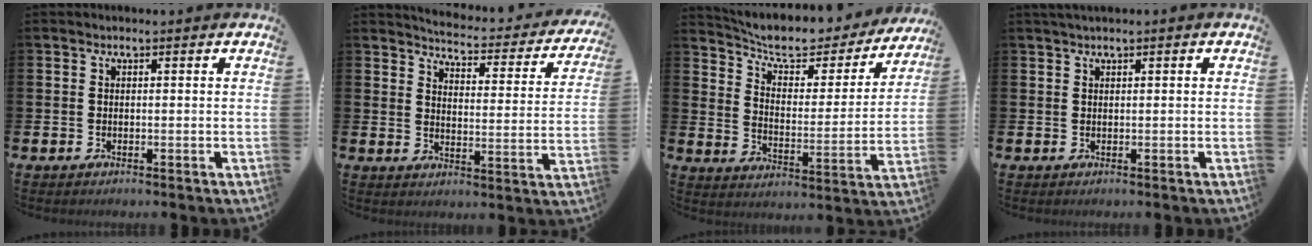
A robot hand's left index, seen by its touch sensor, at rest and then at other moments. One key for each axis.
{"total": 4.5, "fx": 4.4, "fy": 0.6, "fz": 0.9, "tx": -0.037, "ty": -0.041, "tz": 0.069}
{"total": 8.7, "fx": 7.8, "fy": 2.5, "fz": 3.1, "tx": -0.087, "ty": -0.052, "tz": 0.129}
{"total": 0.8, "fx": 0.6, "fy": 0.0, "fz": 0.5, "tx": -0.014, "ty": 0.005, "tz": 0.012}